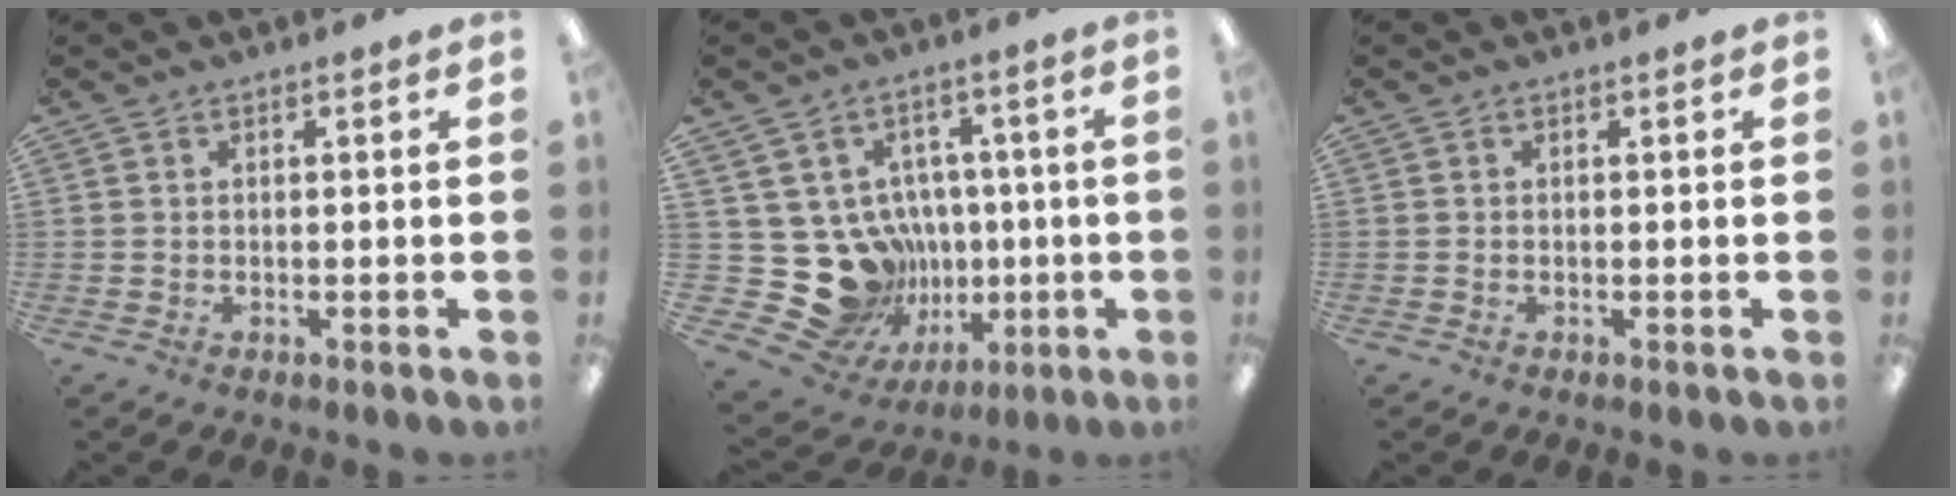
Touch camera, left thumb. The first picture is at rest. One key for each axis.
{"total": 18.9, "fx": -2.3, "fy": 17.3, "fz": 7.3, "tx": -0.158, "ty": -0.010, "tz": 0.014}
{"total": 0.0}